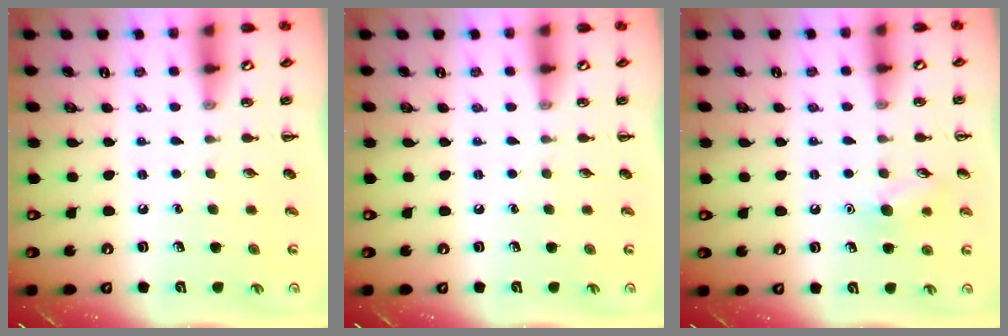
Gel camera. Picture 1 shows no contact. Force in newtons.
{"total": 0.0}
{"total": 7.6, "press": 7.5, "slide": 1.5}